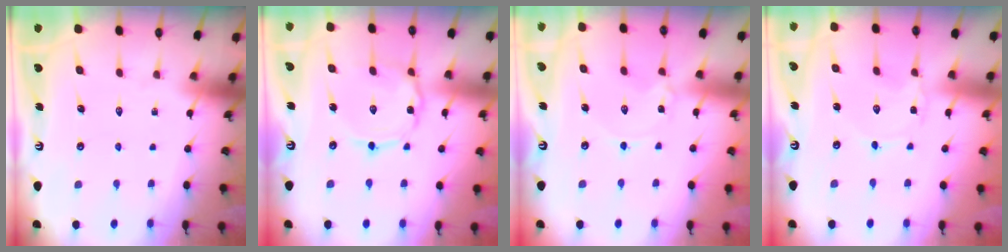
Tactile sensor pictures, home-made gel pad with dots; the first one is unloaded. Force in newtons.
{"total": 2.7, "press": 2.7, "slide": 0.2}
{"total": 1.9, "press": 1.9, "slide": 0.3}
{"total": 0.7, "press": 0.7, "slide": 0.1}